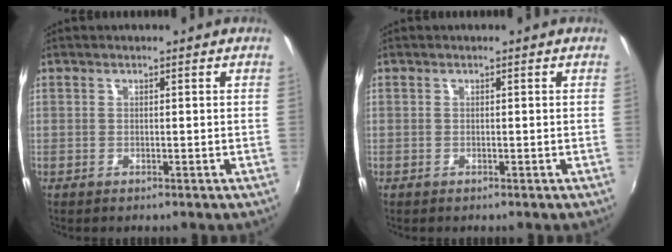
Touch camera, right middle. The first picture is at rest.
{"total": 0.0}